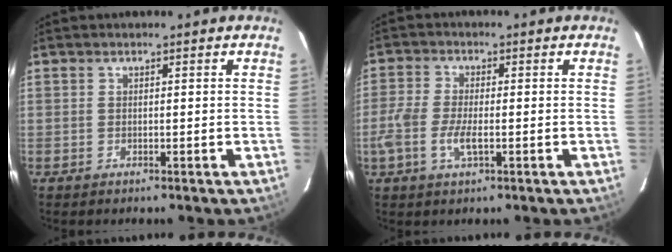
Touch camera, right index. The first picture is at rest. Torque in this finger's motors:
{"motor_torque": [0.78, -0.45, 0.52, 0.13]}